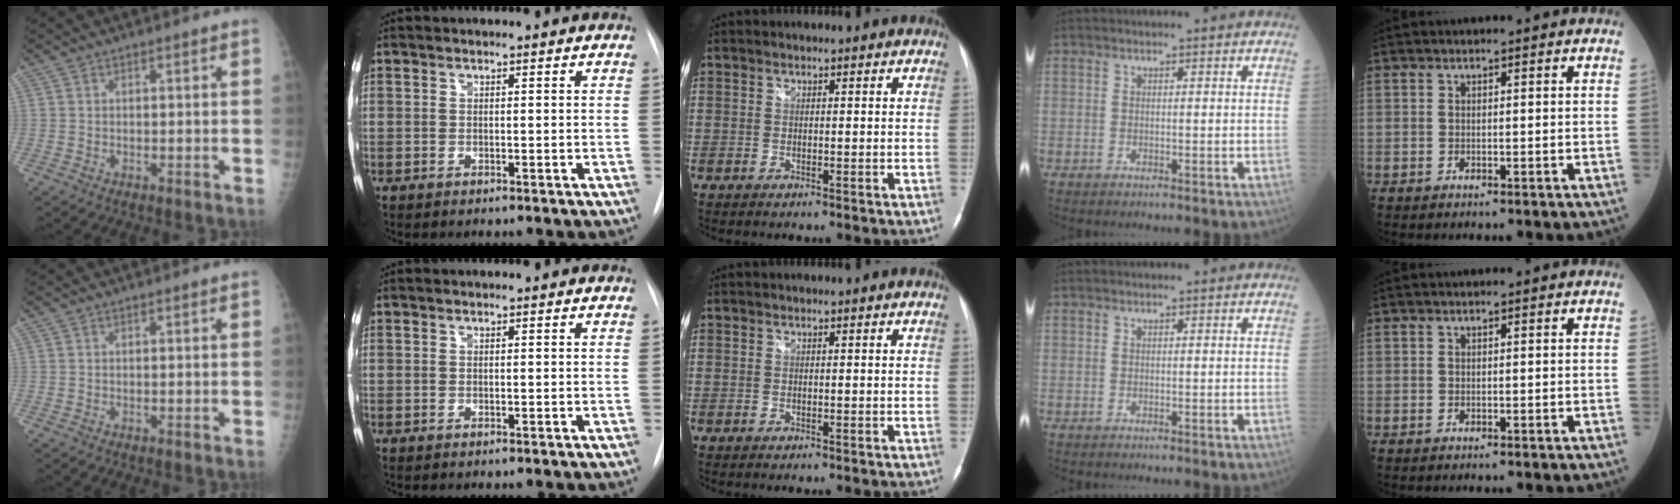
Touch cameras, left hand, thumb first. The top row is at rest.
{}